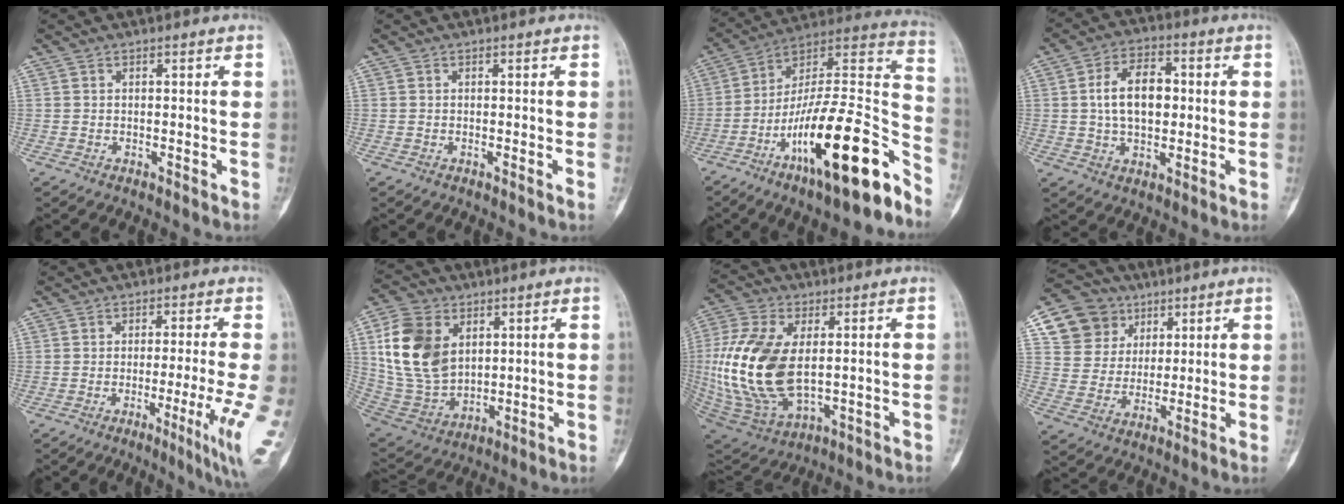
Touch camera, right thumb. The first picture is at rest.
{"total": 0.0}
{"total": 26.4, "force": [-14.7, 7.1, 20.7], "torque": [-0.283, 0.093, -0.240]}
{"total": 10.8, "force": [1.0, 6.7, 8.4], "torque": [-0.130, 0.012, 0.016]}
{"total": 8.9, "force": [-2.5, -0.6, 8.5], "torque": [-0.122, -0.021, -0.040]}
{"total": 16.4, "force": [4.7, 11.6, 10.7], "torque": [-0.191, -0.015, 0.103]}
{"total": 20.8, "force": [0.9, 11.7, 17.2], "torque": [-0.370, -0.016, 0.030]}
{"total": 12.3, "force": [5.9, 10.4, 2.9], "torque": [-0.018, -0.013, 0.112]}